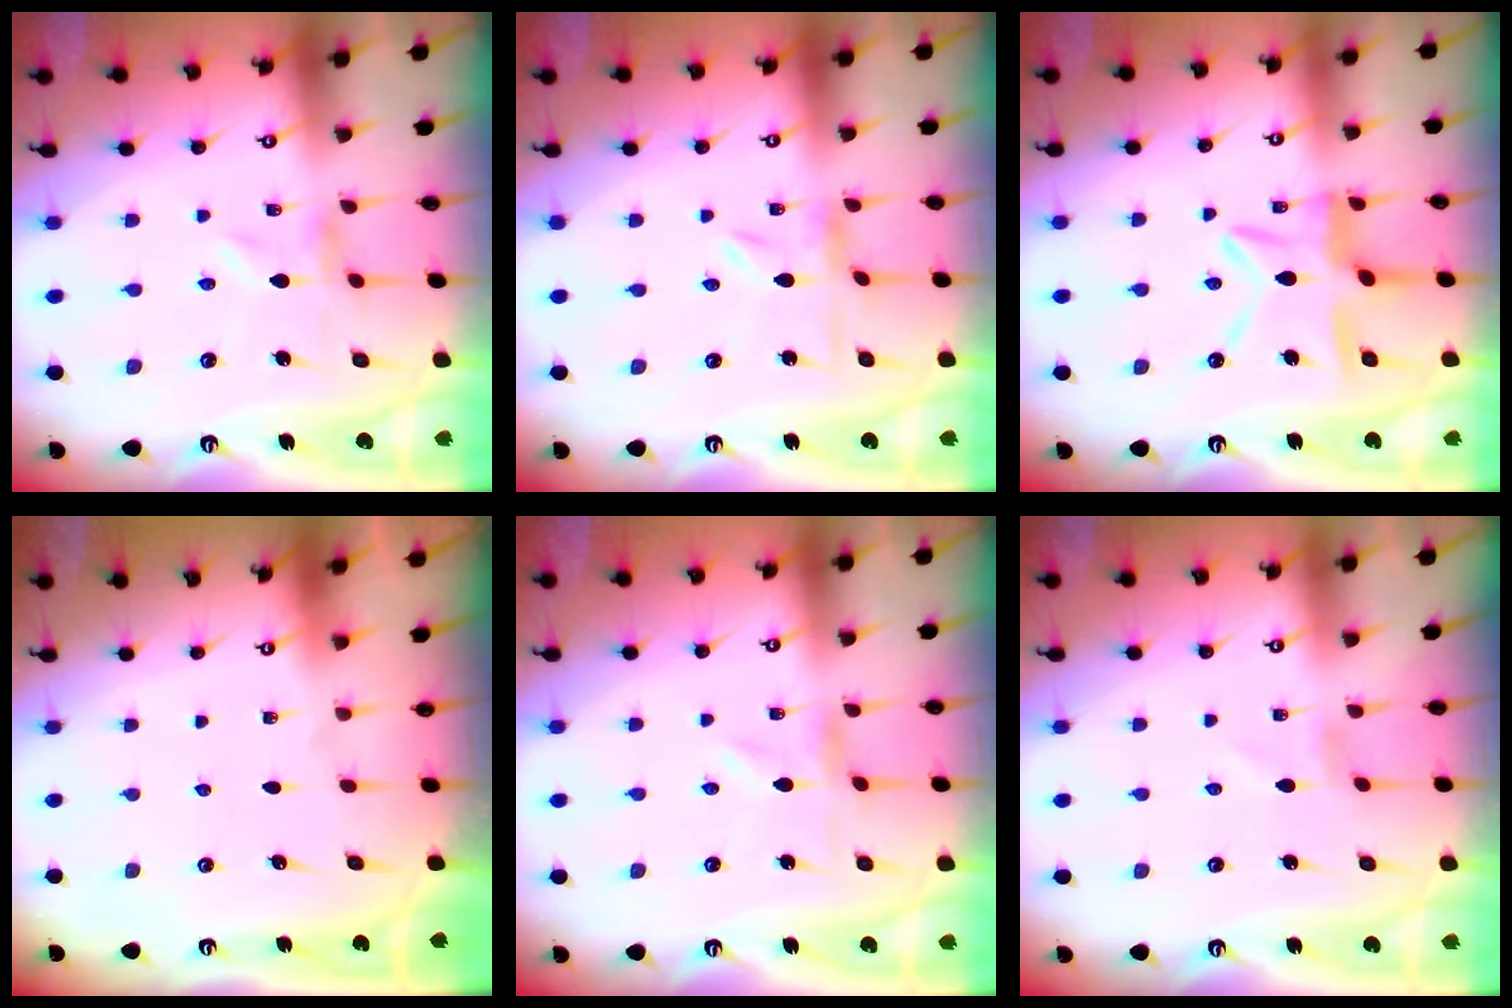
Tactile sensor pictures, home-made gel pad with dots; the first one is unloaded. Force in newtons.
{"total": 0.0}
{"total": 9.9, "press": 9.9, "slide": 0.9}
{"total": 0.0}
{"total": 0.7, "press": 0.7, "slide": 0.2}
{"total": 0.5, "press": 0.5, "slide": 0.1}